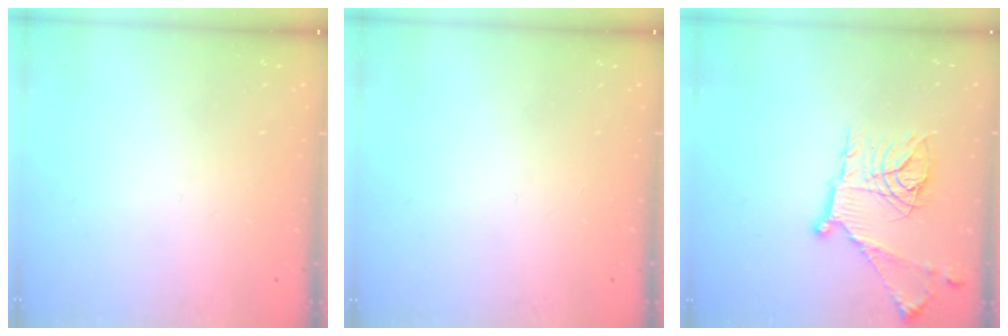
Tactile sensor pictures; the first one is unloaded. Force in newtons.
{"total": 0.0}
{"total": 18.2, "press": 18.2, "slide": 1.2}